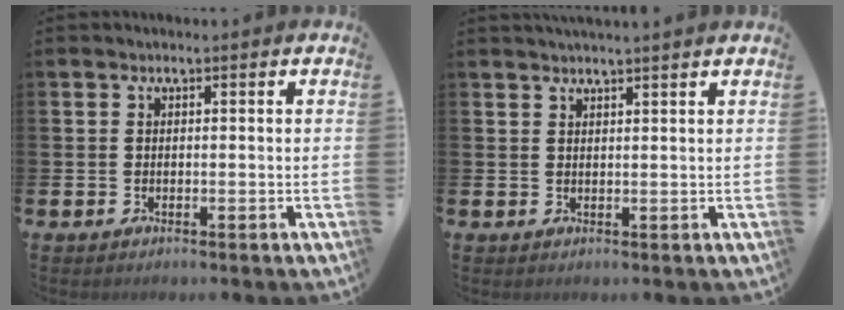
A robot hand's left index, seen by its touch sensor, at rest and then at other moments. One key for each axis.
{"total": 1.9, "fx": 1.8, "fy": -0.3, "fz": 0.1, "tx": 0.004, "ty": -0.009, "tz": 0.033}